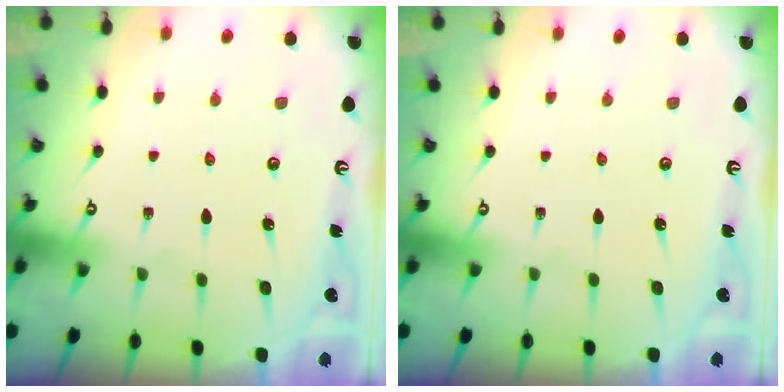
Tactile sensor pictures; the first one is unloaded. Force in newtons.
{"total": 0.0}